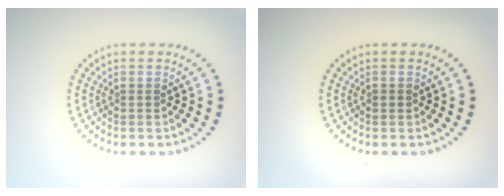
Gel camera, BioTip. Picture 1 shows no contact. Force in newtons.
{"total": 0.8, "press": 0.7, "slide": 0.1}